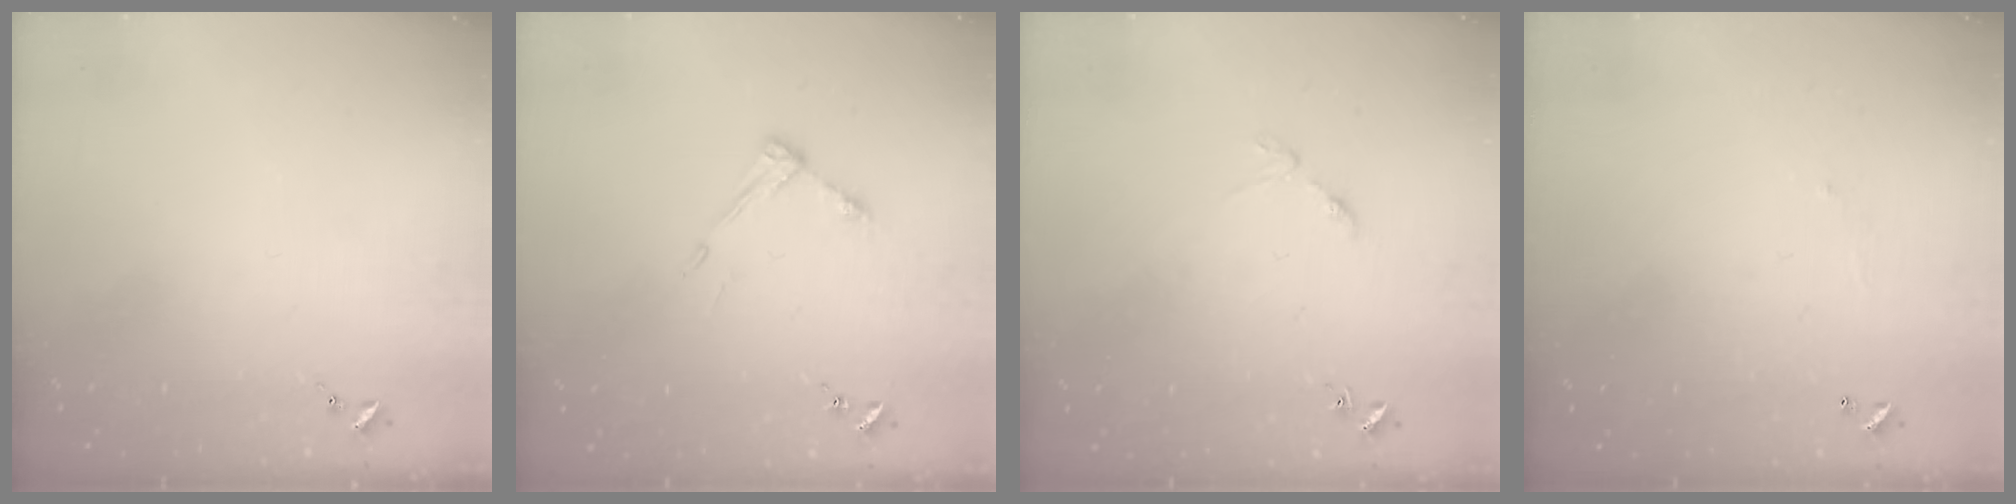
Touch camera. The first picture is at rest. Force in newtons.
{"total": 6.4, "press": 6.4, "slide": 0.4}
{"total": 3.8, "press": 3.8, "slide": 0.5}
{"total": 3.7, "press": 3.7, "slide": 0.2}